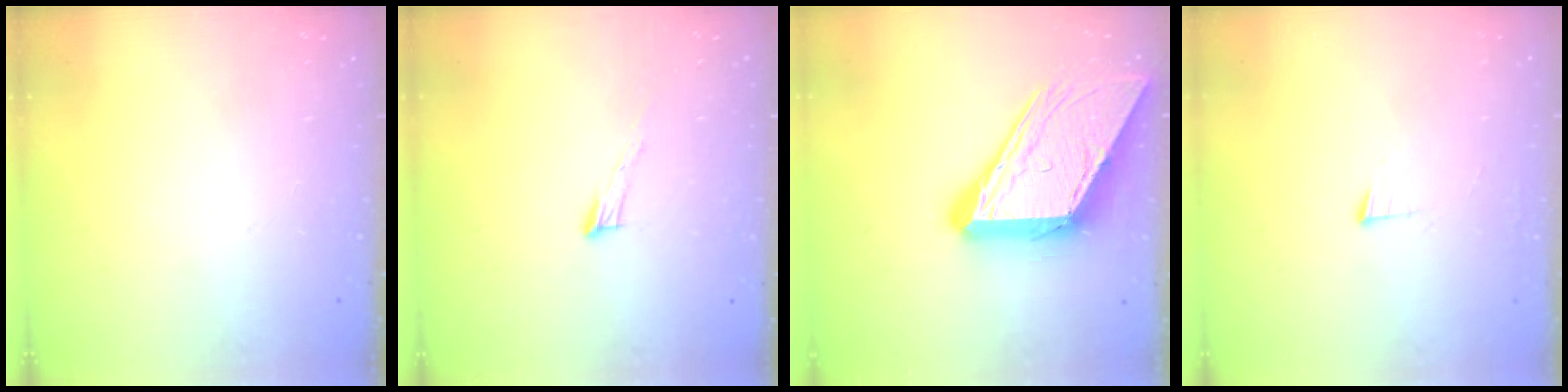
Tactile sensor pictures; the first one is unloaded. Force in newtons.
{"total": 5.7, "press": 5.7, "slide": 0.3}
{"total": 23.4, "press": 23.3, "slide": 2.5}
{"total": 3.5, "press": 3.5, "slide": 0.5}